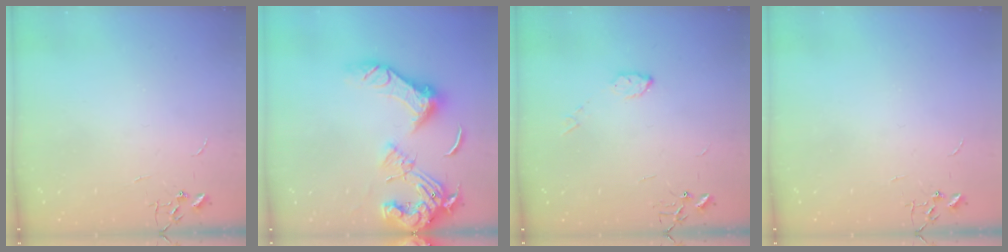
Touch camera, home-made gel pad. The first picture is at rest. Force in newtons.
{"total": 19.6, "press": 19.6, "slide": 1.8}
{"total": 4.5, "press": 4.5, "slide": 0.2}
{"total": 0.0}